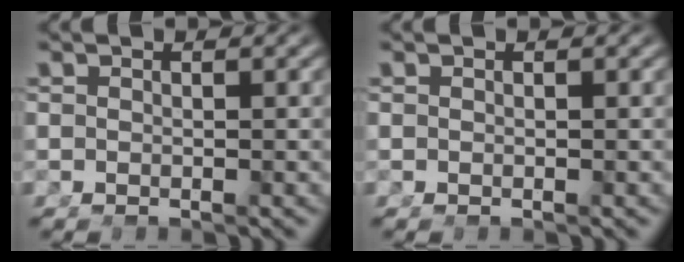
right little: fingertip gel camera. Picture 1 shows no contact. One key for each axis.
{"total": 0.0}